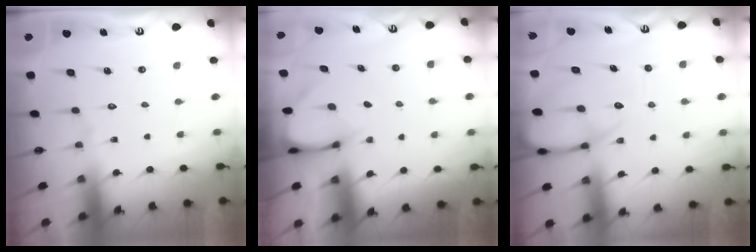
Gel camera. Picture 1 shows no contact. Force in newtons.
{"total": 3.0, "press": 2.9, "slide": 0.4}
{"total": 9.8, "press": 9.7, "slide": 1.1}